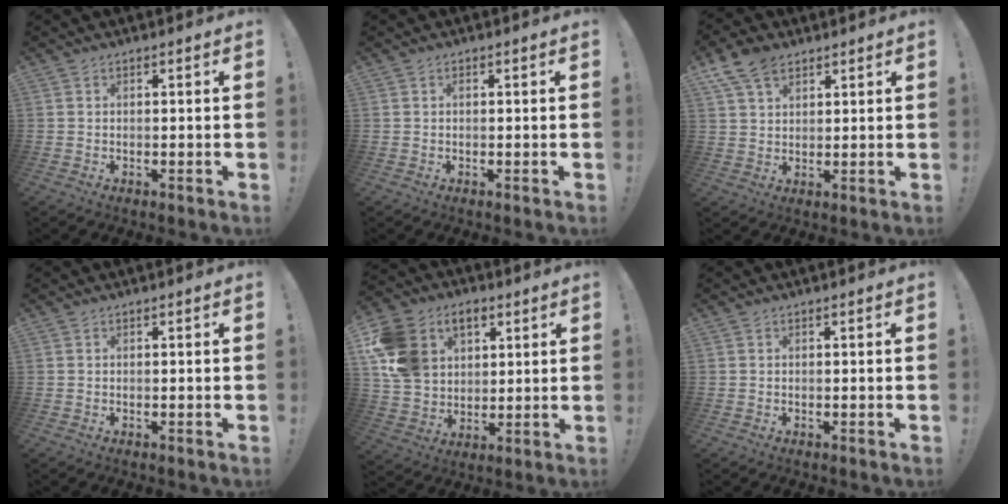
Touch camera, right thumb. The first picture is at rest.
{"total": 0.0}
{"total": 8.6, "force": [5.3, 5.2, 4.4], "torque": [-0.086, -0.011, 0.107]}
{"total": 0.0}
{"total": 17.7, "force": [6.6, 13.6, 9.3], "torque": [-0.168, -0.020, 0.129]}
{"total": 0.0}